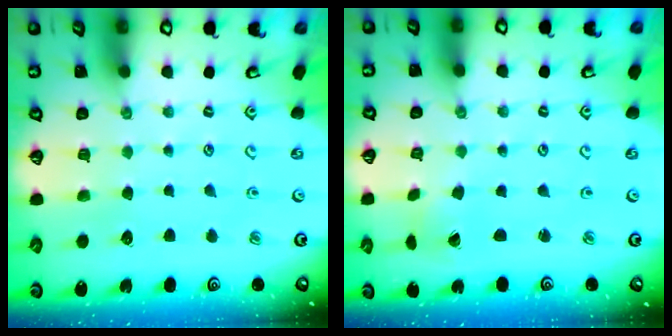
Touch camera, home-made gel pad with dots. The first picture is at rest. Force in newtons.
{"total": 1.2, "press": 1.1, "slide": 0.4}